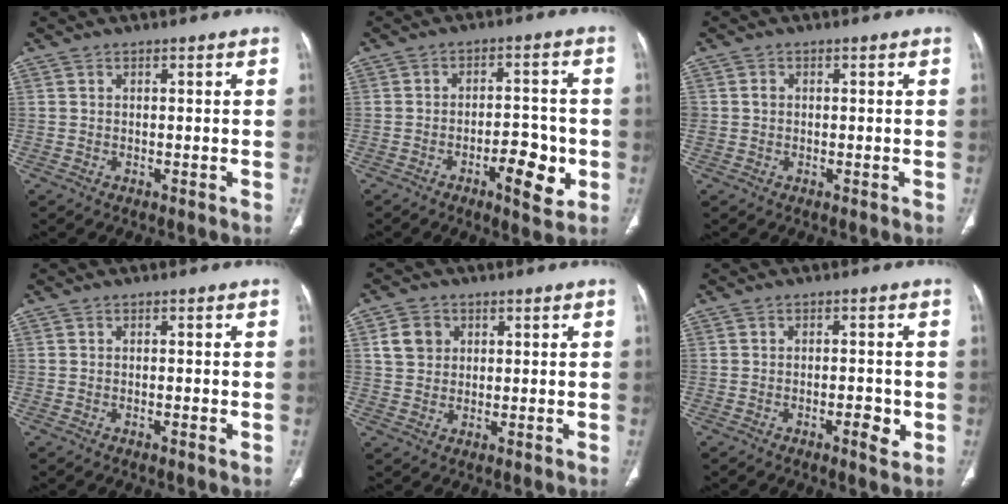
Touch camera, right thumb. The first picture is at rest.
{"total": 8.2, "force": [-2.9, 3.3, 7.0], "torque": [-0.088, 0.020, -0.043]}
{"total": 1.6, "force": [0.1, 1.4, 0.8], "torque": [-0.013, 0.004, 0.005]}
{"total": 1.0, "force": [-0.3, 0.3, 1.0], "torque": [-0.015, 0.000, -0.005]}
{"total": 5.0, "force": [1.6, 4.3, 2.1], "torque": [-0.020, 0.000, 0.029]}
{"total": 3.6, "force": [-1.2, 1.4, 3.1], "torque": [-0.040, 0.003, -0.017]}